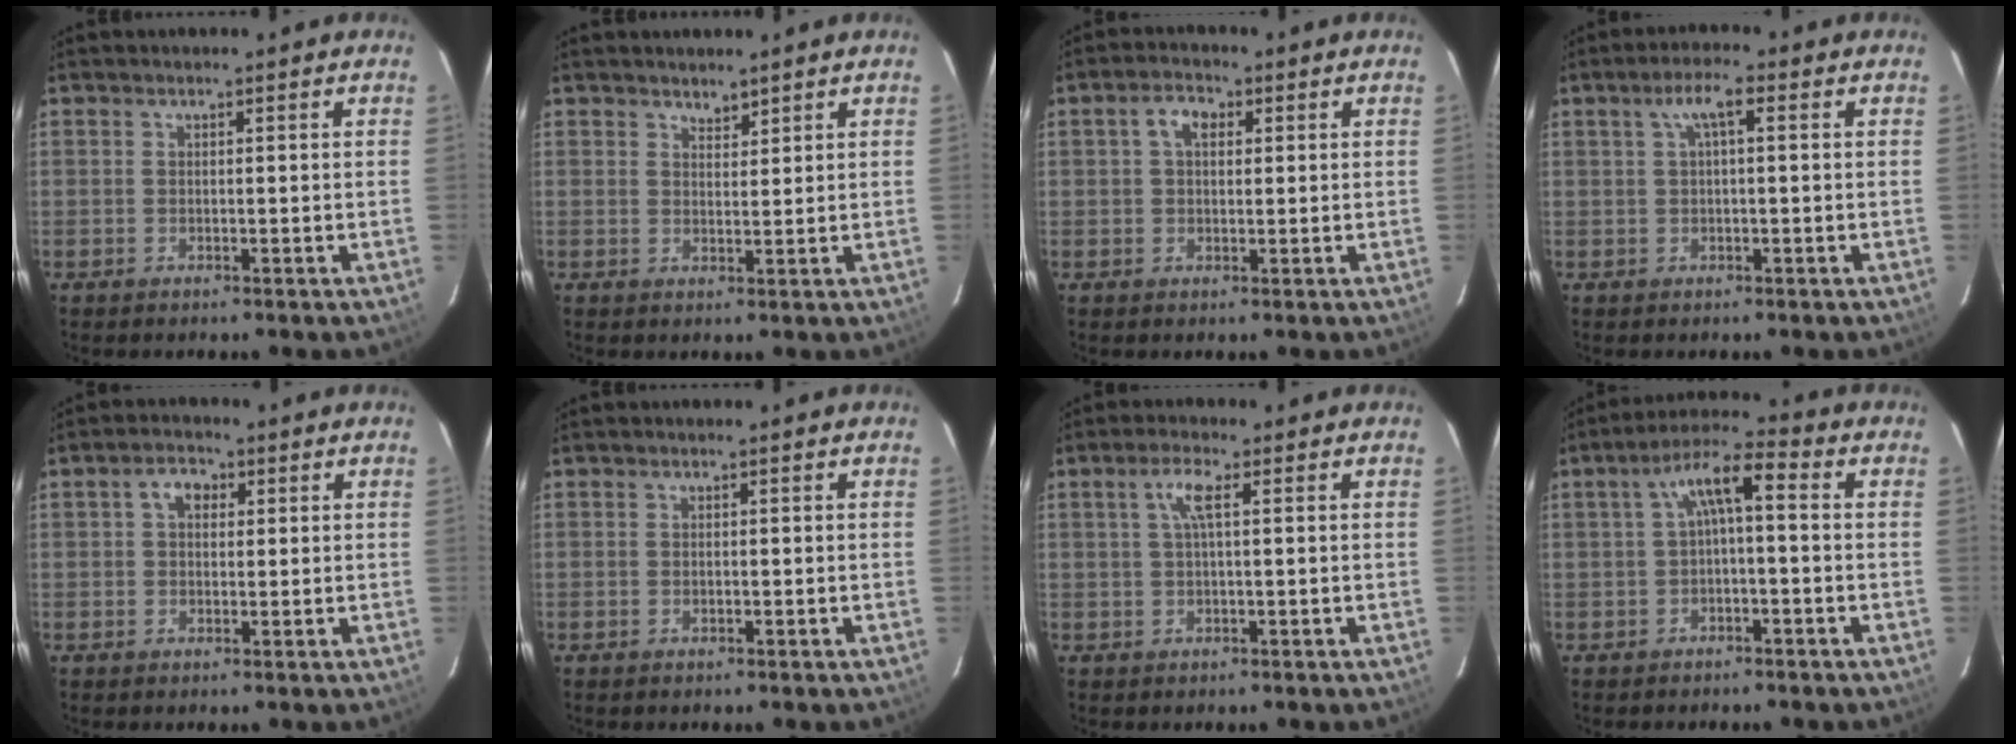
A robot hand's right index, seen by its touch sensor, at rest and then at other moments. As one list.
[{"total": 1.8, "force": [1.5, 0.8, 0.4], "torque": [-0.003, -0.001, 0.026]}, {"total": 3.7, "force": [1.0, 2.5, 2.6], "torque": [-0.046, 0.014, 0.018]}, {"total": 3.8, "force": [1.0, 0.8, 3.6], "torque": [-0.070, 0.011, 0.017]}, {"total": 3.5, "force": [0.9, 2.6, 2.1], "torque": [-0.036, 0.015, 0.015]}, {"total": 0.6, "force": [-0.2, 0.4, 0.4], "torque": [-0.007, -0.001, -0.002]}, {"total": 3.4, "force": [0.8, 0.5, 3.2], "torque": [-0.067, 0.006, 0.015]}, {"total": 6.3, "force": [-0.1, 1.7, 6.0], "torque": [-0.121, 0.023, -0.001]}]